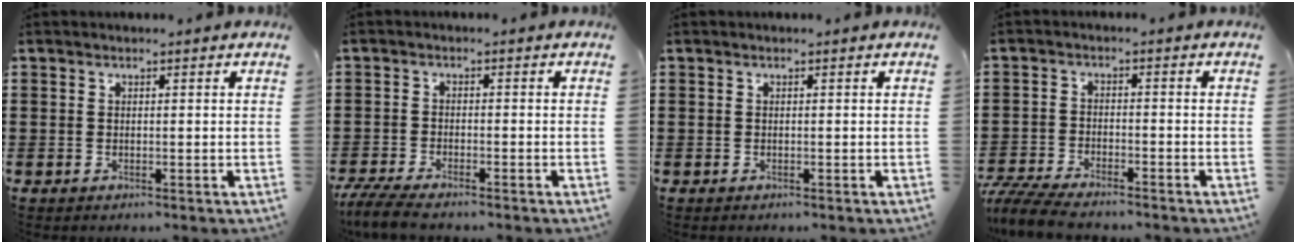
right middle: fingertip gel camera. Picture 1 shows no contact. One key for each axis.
{"total": 4.3, "fx": -3.9, "fy": 0.4, "fz": 1.7, "tx": -0.049, "ty": -0.011, "tz": -0.081}
{"total": 0.0}
{"total": 5.8, "fx": -5.5, "fy": 0.8, "fz": 1.6, "tx": -0.049, "ty": -0.003, "tz": -0.112}